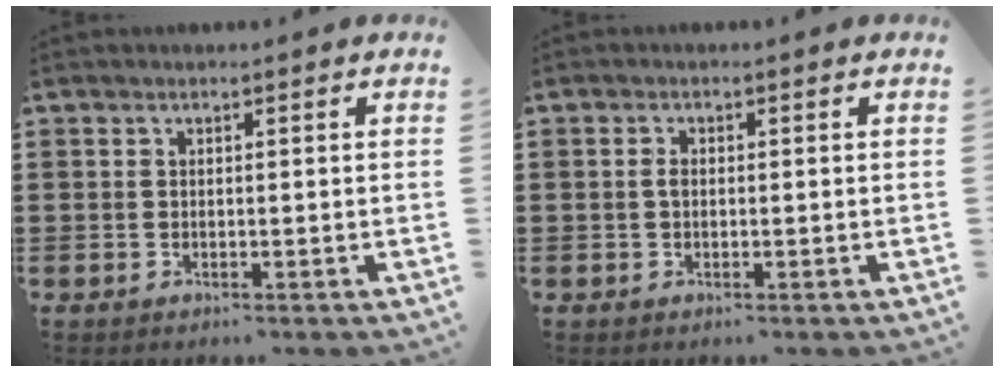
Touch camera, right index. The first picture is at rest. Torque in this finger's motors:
{"motor_torque": [0.59, 0.39, 0.22, 0.05]}